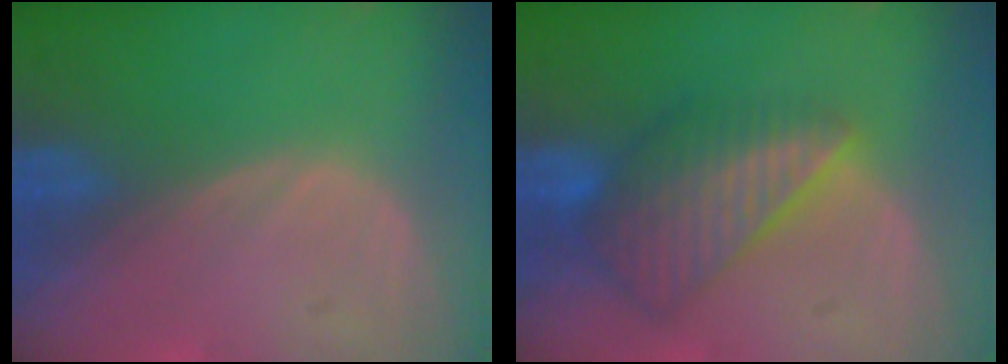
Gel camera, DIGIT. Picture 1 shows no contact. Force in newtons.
{"total": 8.4, "press": 7.3, "slide": 4.1}